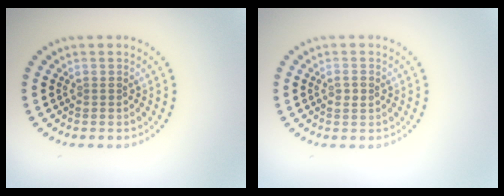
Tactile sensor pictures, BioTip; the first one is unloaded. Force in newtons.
{"total": 1.2, "press": 1.1, "slide": 0.1}